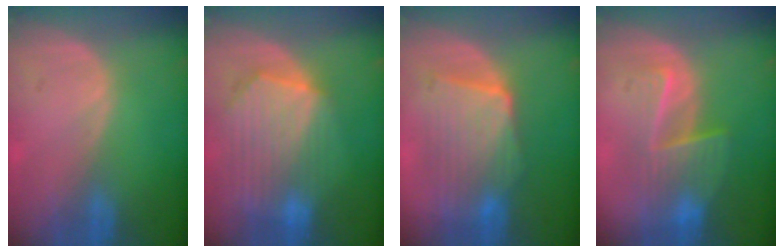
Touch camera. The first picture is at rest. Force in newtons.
{"total": 10.3, "press": 8.9, "slide": 5.1}
{"total": 8.7, "press": 8.5, "slide": 1.9}
{"total": 6.6, "press": 6.5, "slide": 1.0}